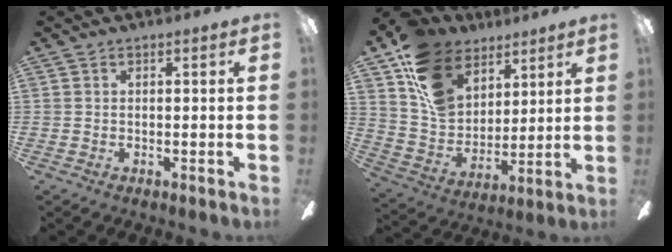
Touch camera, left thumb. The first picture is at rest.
{"total": 16.5, "force": [10.2, 11.0, 6.9], "torque": [-0.146, -0.046, 0.199]}